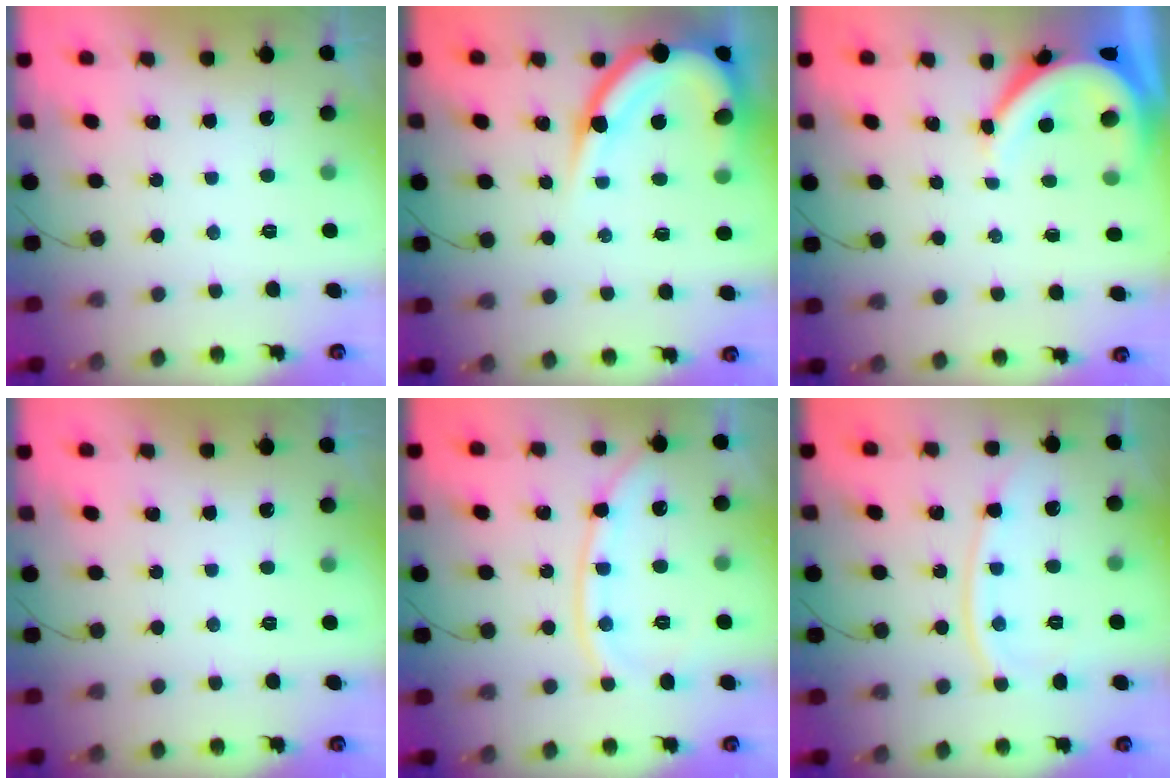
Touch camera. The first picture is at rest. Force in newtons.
{"total": 14.1, "press": 14.0, "slide": 1.3}
{"total": 8.5, "press": 8.5, "slide": 0.9}
{"total": 0.0}
{"total": 10.8, "press": 10.7, "slide": 1.6}
{"total": 10.6, "press": 10.5, "slide": 1.2}